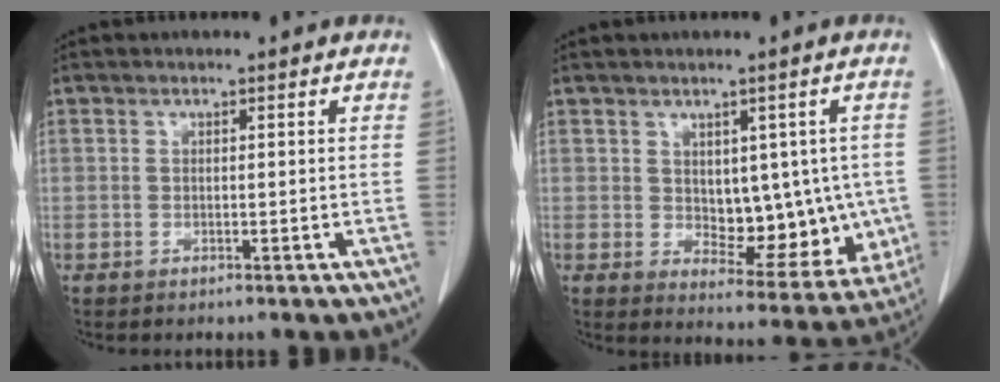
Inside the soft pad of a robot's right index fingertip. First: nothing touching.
{"total": 11.3, "force": [0.1, 6.4, 9.3], "torque": [-0.105, 0.004, 0.026]}